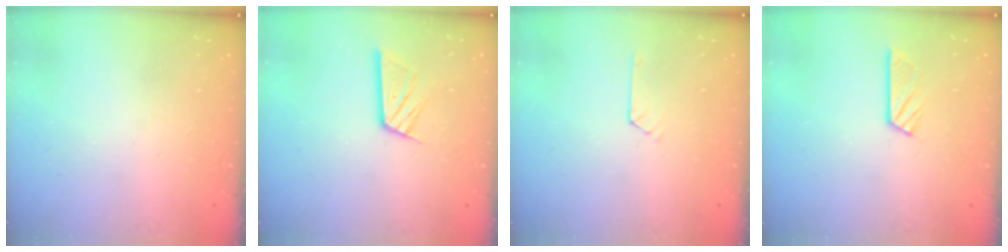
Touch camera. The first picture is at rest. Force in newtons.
{"total": 10.4, "press": 10.3, "slide": 1.0}
{"total": 2.7, "press": 2.7, "slide": 0.4}
{"total": 5.7, "press": 5.7, "slide": 0.5}